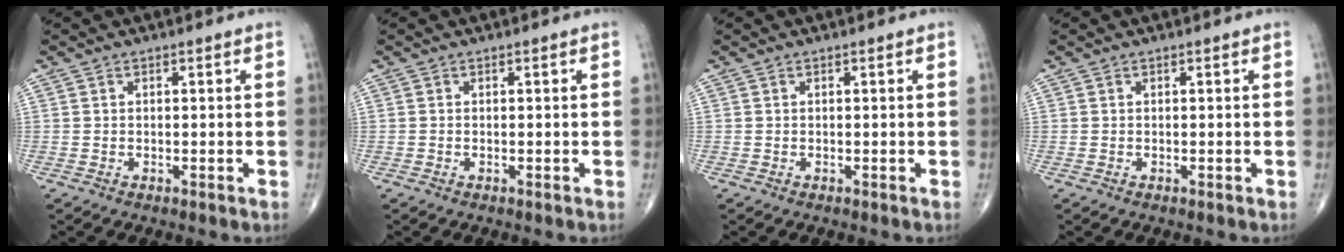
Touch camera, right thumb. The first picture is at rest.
{"total": 0.0}
{"total": 0.0}
{"total": 0.0}